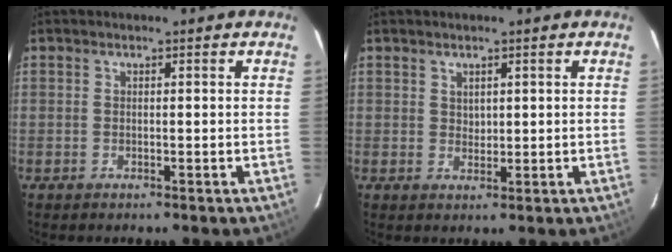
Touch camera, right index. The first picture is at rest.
{"total": 1.7, "force": [1.0, 1.2, 0.5], "torque": [-0.004, 0.003, 0.020]}